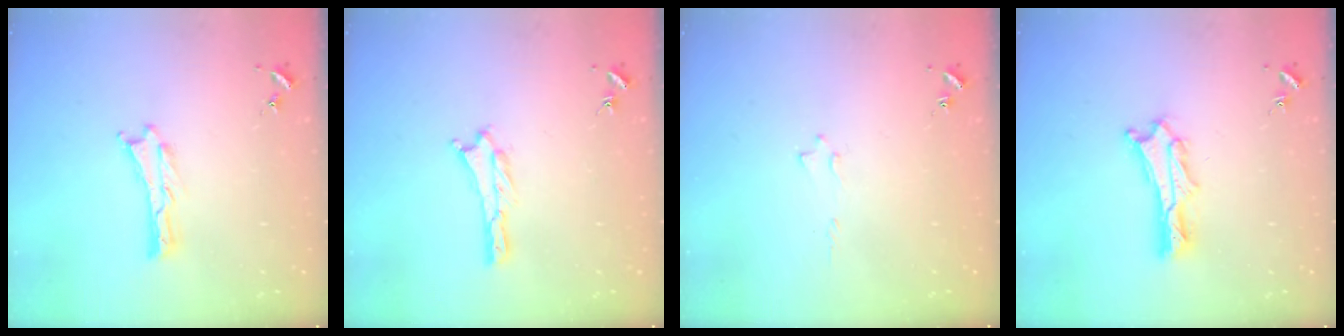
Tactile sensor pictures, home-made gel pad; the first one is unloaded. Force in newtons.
{"total": 0.0}
{"total": 0.5, "press": 0.5, "slide": 0.2}
{"total": 2.7, "press": 2.7, "slide": 0.4}